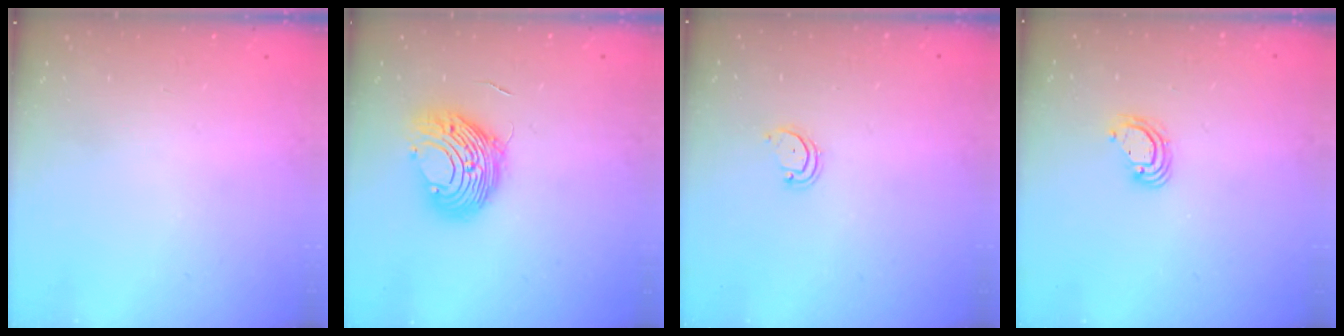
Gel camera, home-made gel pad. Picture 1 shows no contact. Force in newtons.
{"total": 11.1, "press": 11.1, "slide": 0.9}
{"total": 2.6, "press": 2.6, "slide": 0.2}
{"total": 4.6, "press": 4.6, "slide": 0.2}